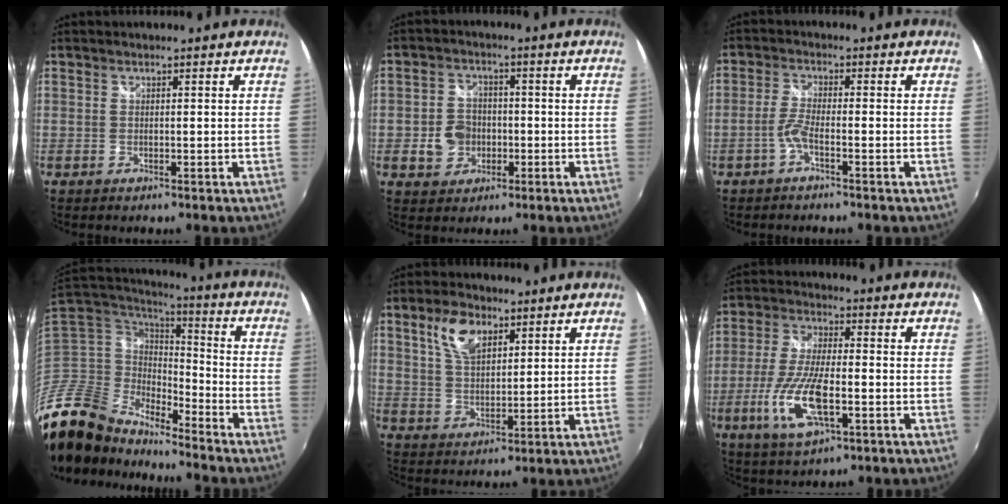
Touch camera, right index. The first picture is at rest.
{"total": 6.1, "force": [-1.5, 5.4, 2.4], "torque": [-0.049, 0.013, -0.022]}
{"total": 2.9, "force": [-1.7, 0.3, 2.4], "torque": [-0.060, 0.005, -0.036]}
{"total": 17.4, "force": [-14.3, 8.2, 5.6], "torque": [-0.146, -0.003, -0.285]}
{"total": 7.9, "force": [4.2, 4.2, 5.3], "torque": [-0.101, 0.010, 0.080]}
{"total": 12.7, "force": [-4.0, 4.2, 11.3], "torque": [-0.240, -0.010, -0.075]}